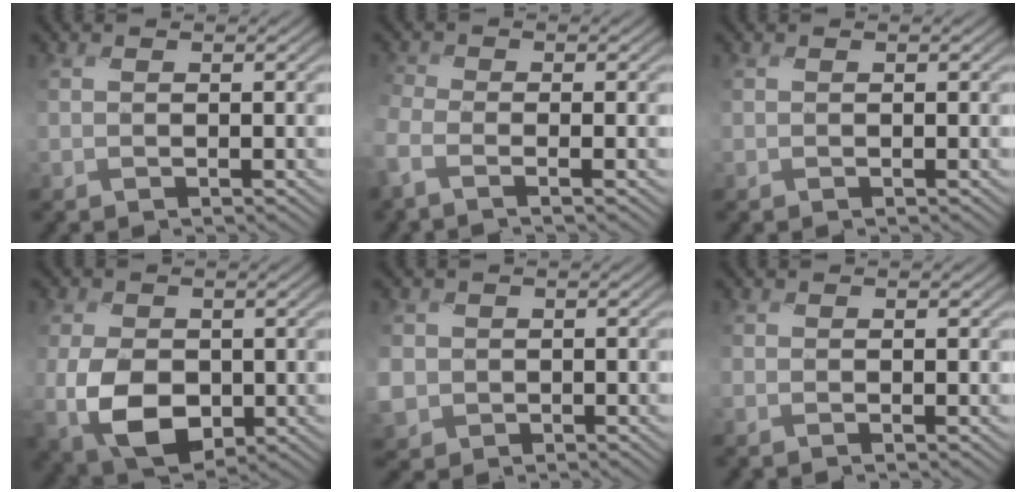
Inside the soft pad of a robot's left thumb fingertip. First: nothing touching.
{"total": 2.7, "force": [-2.3, 0.5, 1.5], "torque": [-0.042, -0.003, -0.058]}
{"total": 0.0}
{"total": 7.4, "force": [-1.7, 4.9, 5.3], "torque": [-0.122, -0.013, -0.036]}
{"total": 3.1, "force": [-0.5, 3.0, 0.7], "torque": [-0.047, -0.017, -0.018]}
{"total": 0.0}